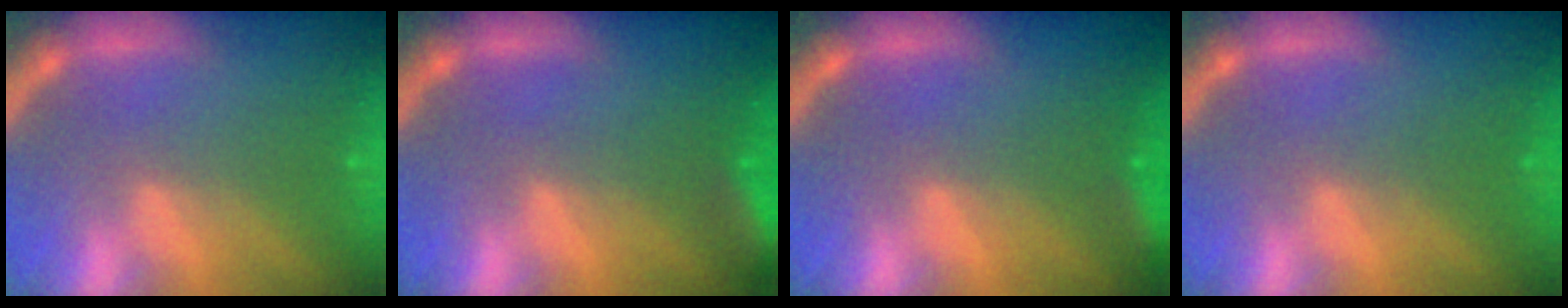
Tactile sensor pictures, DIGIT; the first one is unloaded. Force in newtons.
{"total": 4.4}
{"total": 2.9}
{"total": 0.0}